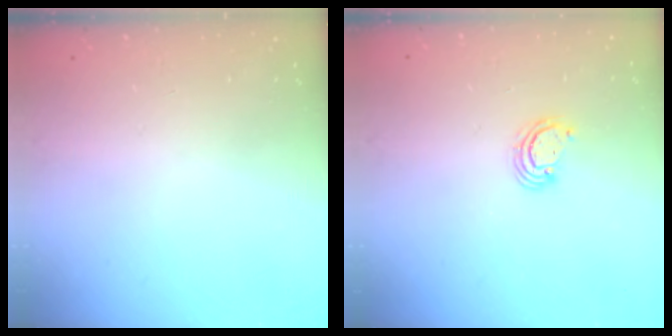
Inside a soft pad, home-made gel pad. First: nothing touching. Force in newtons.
{"total": 2.5, "press": 2.5, "slide": 0.2}